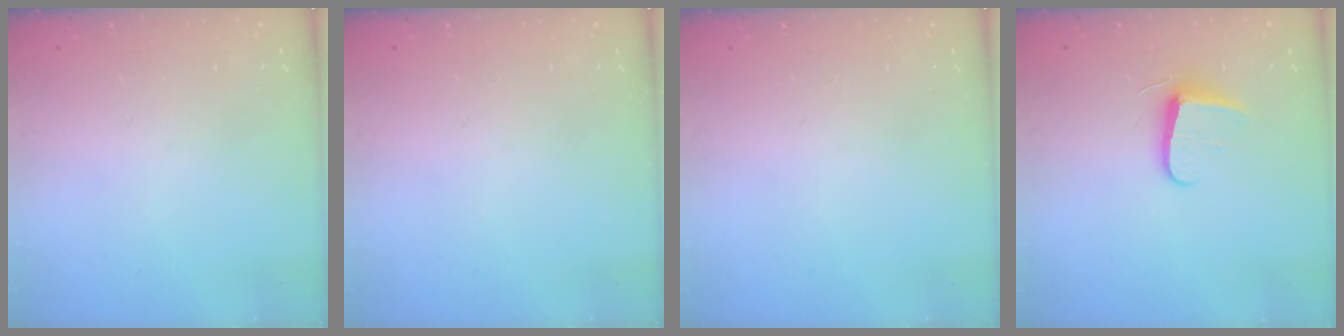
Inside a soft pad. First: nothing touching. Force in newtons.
{"total": 0.0}
{"total": 0.0}
{"total": 7.8, "press": 7.7, "slide": 0.4}